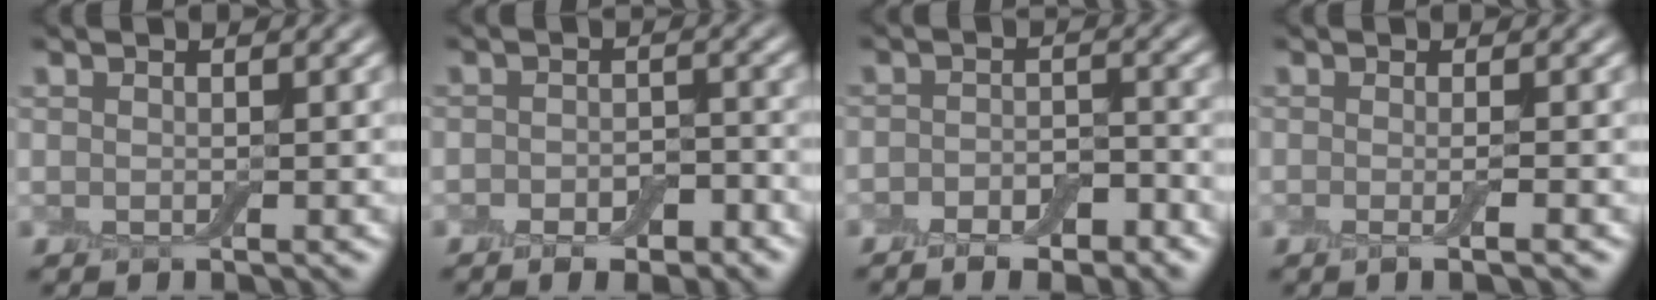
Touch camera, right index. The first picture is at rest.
{"total": 3.7, "force": [-2.0, 2.0, 2.4], "torque": [-0.021, 0.004, -0.031]}
{"total": 4.3, "force": [-2.7, 2.1, 2.6], "torque": [-0.017, 0.005, -0.046]}
{"total": 1.9, "force": [-0.4, 0.4, 1.9], "torque": [-0.024, -0.007, -0.010]}